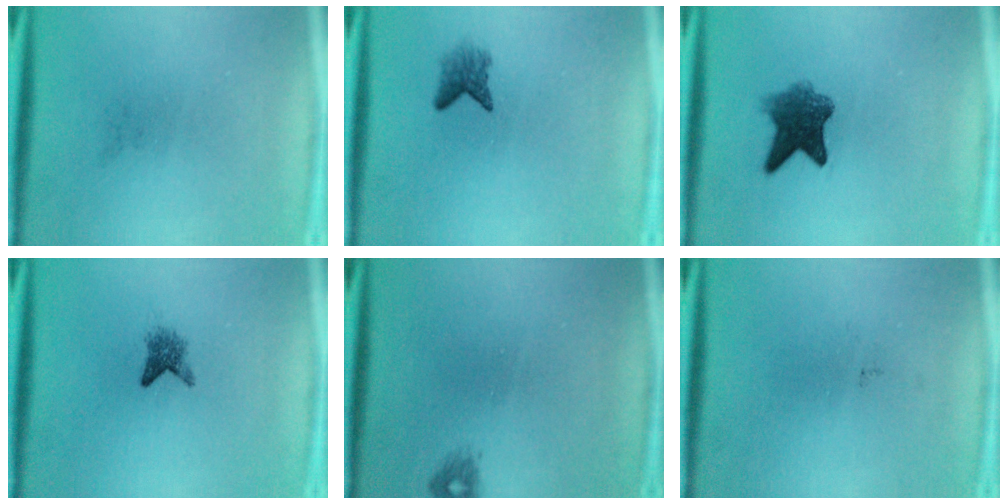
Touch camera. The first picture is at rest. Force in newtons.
{"total": 2.2}
{"total": 6.3}
{"total": 2.1}
{"total": 0.9}
{"total": 0.0}